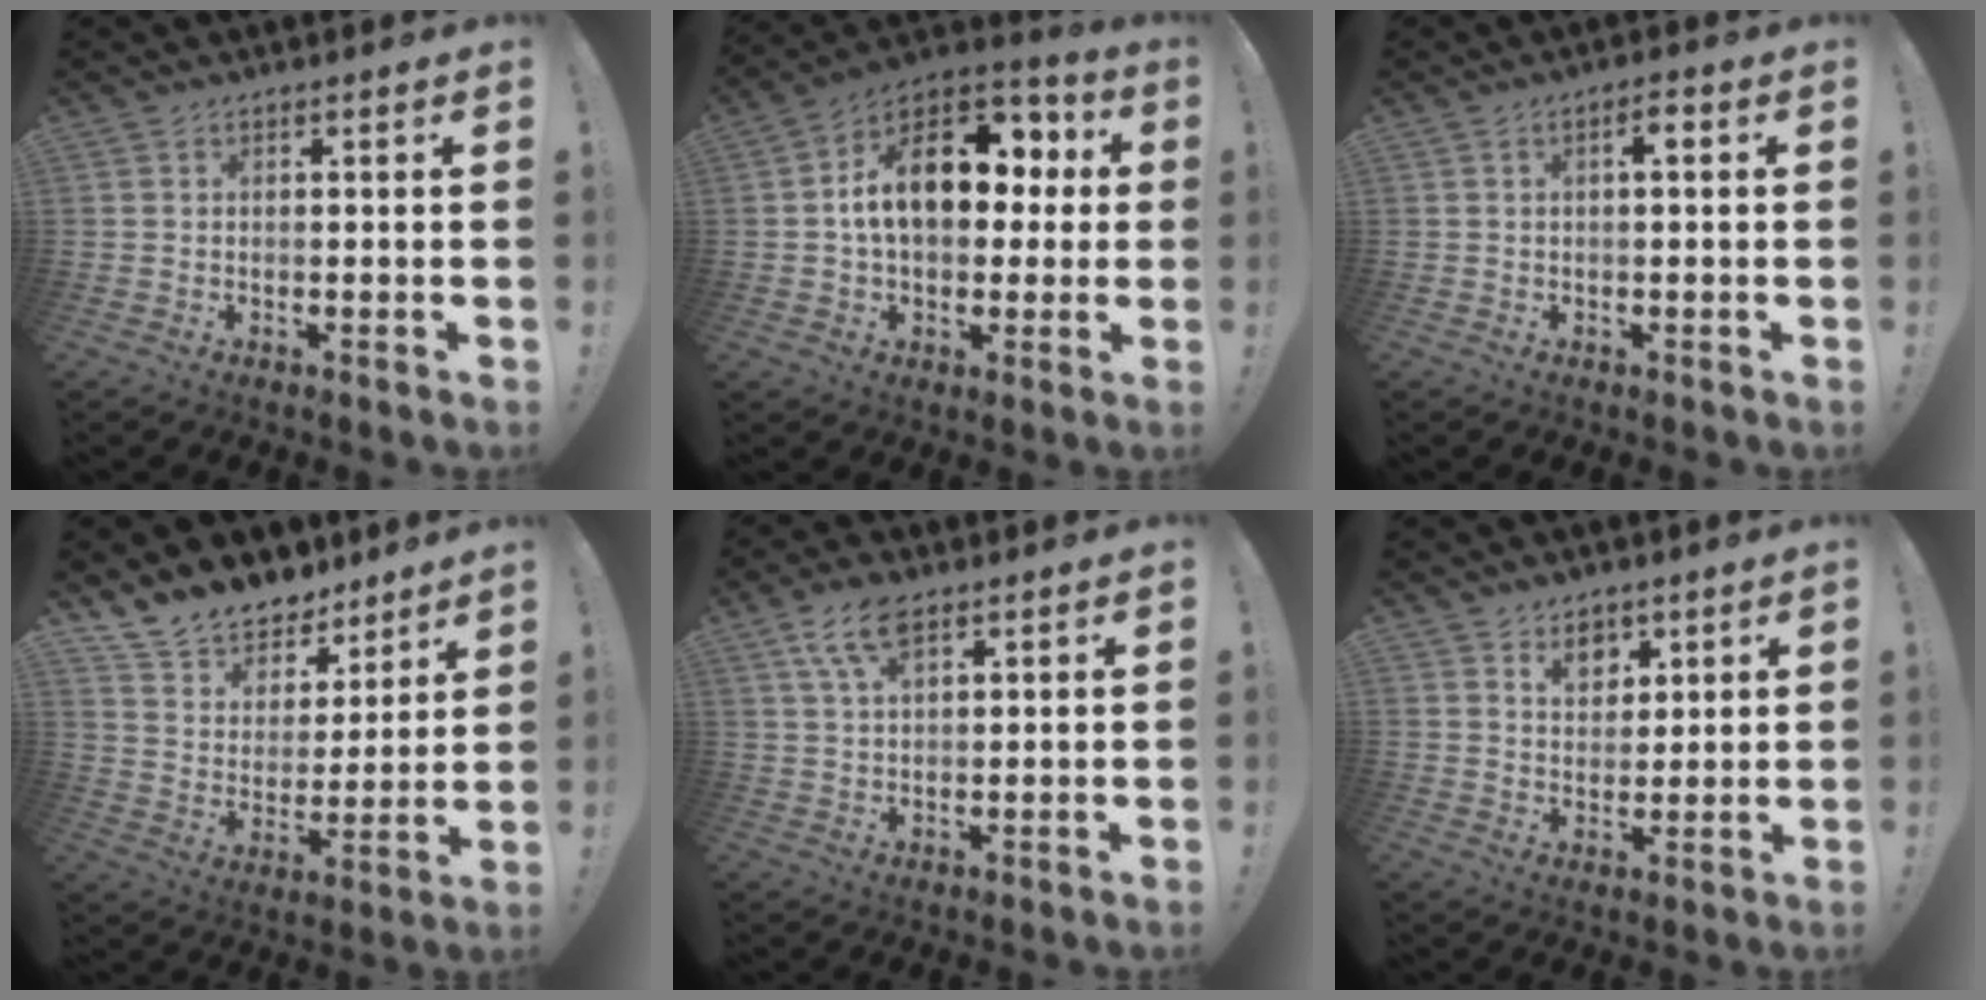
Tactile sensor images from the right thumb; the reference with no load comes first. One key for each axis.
{"total": 17.8, "fx": 2.8, "fy": 11.6, "fz": 13.2, "tx": -0.197, "ty": 0.004, "tz": 0.052}
{"total": 2.4, "fx": 0.2, "fy": 0.5, "fz": 2.4, "tx": -0.035, "ty": 0.003, "tz": -0.005}
{"total": 12.2, "fx": 10.2, "fy": 6.3, "fz": 2.2, "tx": -0.059, "ty": -0.082, "tz": 0.195}
{"total": 8.4, "fx": 4.6, "fy": 4.0, "fz": 5.8, "tx": -0.105, "ty": -0.008, "tz": 0.087}
{"total": 7.3, "fx": 4.8, "fy": 5.1, "fz": 2.0, "tx": -0.016, "ty": -0.033, "tz": 0.089}